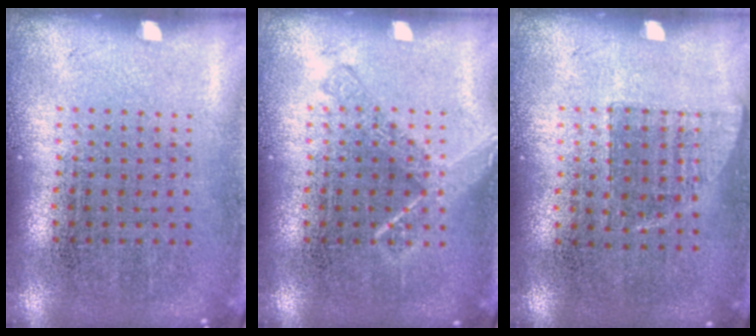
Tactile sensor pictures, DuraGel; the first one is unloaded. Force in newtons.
{"total": 2.1, "press": 2.0, "slide": 0.2}
{"total": 0.7, "press": 0.6, "slide": 0.3}